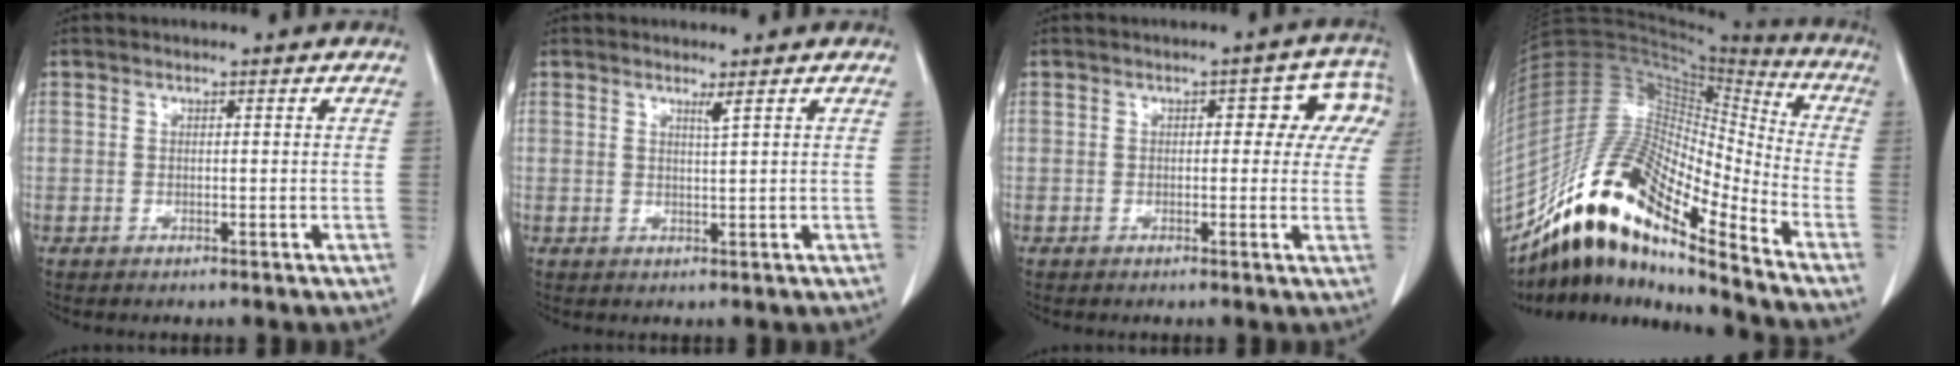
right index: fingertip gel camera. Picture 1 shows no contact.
{"total": 1.1, "force": [0.8, -0.5, 0.7], "torque": [-0.024, -0.011, 0.016]}
{"total": 6.6, "force": [1.7, 3.5, 5.4], "torque": [-0.041, 0.031, 0.014]}
{"total": 19.8, "force": [-14.5, 3.6, 12.9], "torque": [-0.254, 0.017, -0.264]}